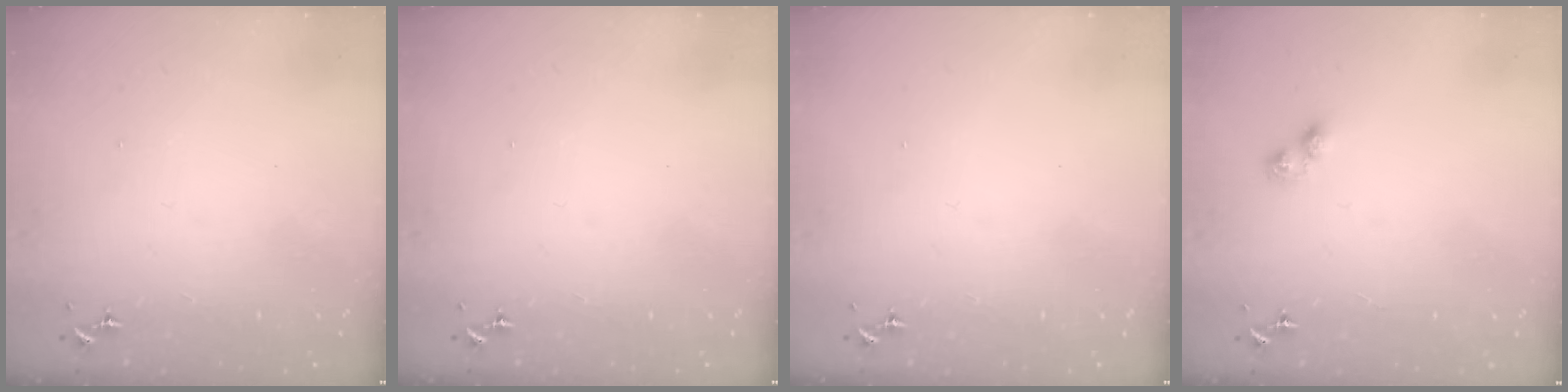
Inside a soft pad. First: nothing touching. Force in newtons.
{"total": 0.0}
{"total": 0.0}
{"total": 2.6, "press": 2.5, "slide": 0.4}